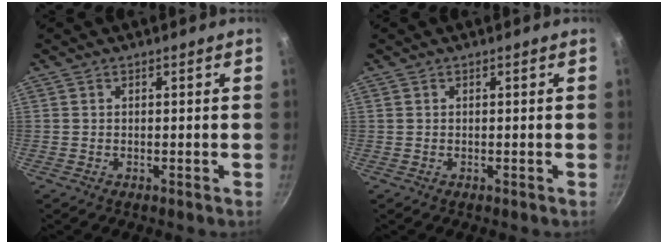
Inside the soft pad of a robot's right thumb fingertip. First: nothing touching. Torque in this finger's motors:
{"motor_torque": [-0.05, -0.26, -0.12, 0.56, -0.07]}